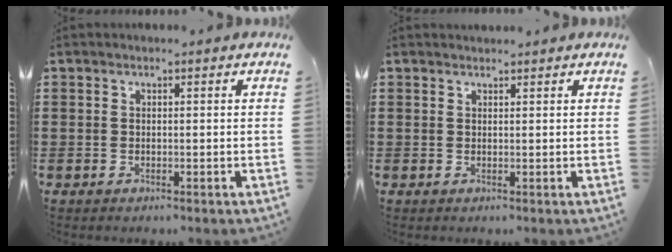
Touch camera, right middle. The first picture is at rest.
{"total": 0.8, "force": [0.8, 0.1, 0.0], "torque": [-0.001, 0.000, 0.015]}